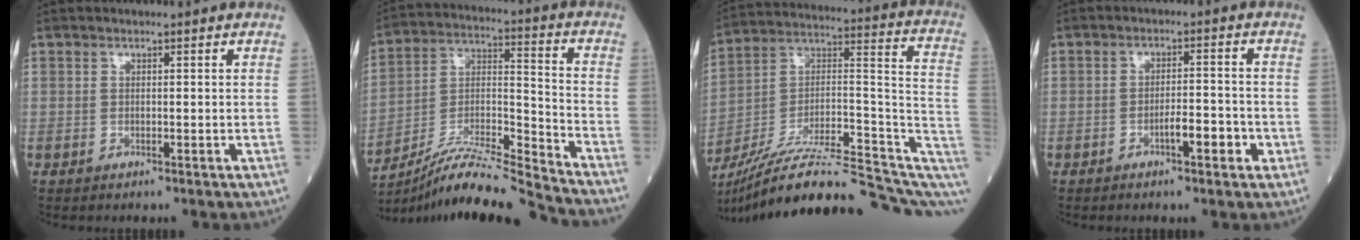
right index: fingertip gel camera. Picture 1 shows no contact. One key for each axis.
{"total": 17.2, "fx": -16.1, "fy": -1.8, "fz": 5.8, "tx": -0.105, "ty": 0.010, "tz": -0.287}
{"total": 26.6, "fx": -19.8, "fy": 4.9, "fz": 17.0, "tx": -0.219, "ty": 0.030, "tz": -0.308}
{"total": 4.3, "fx": -1.9, "fy": 1.0, "fz": 3.7, "tx": -0.053, "ty": 0.006, "tz": -0.030}